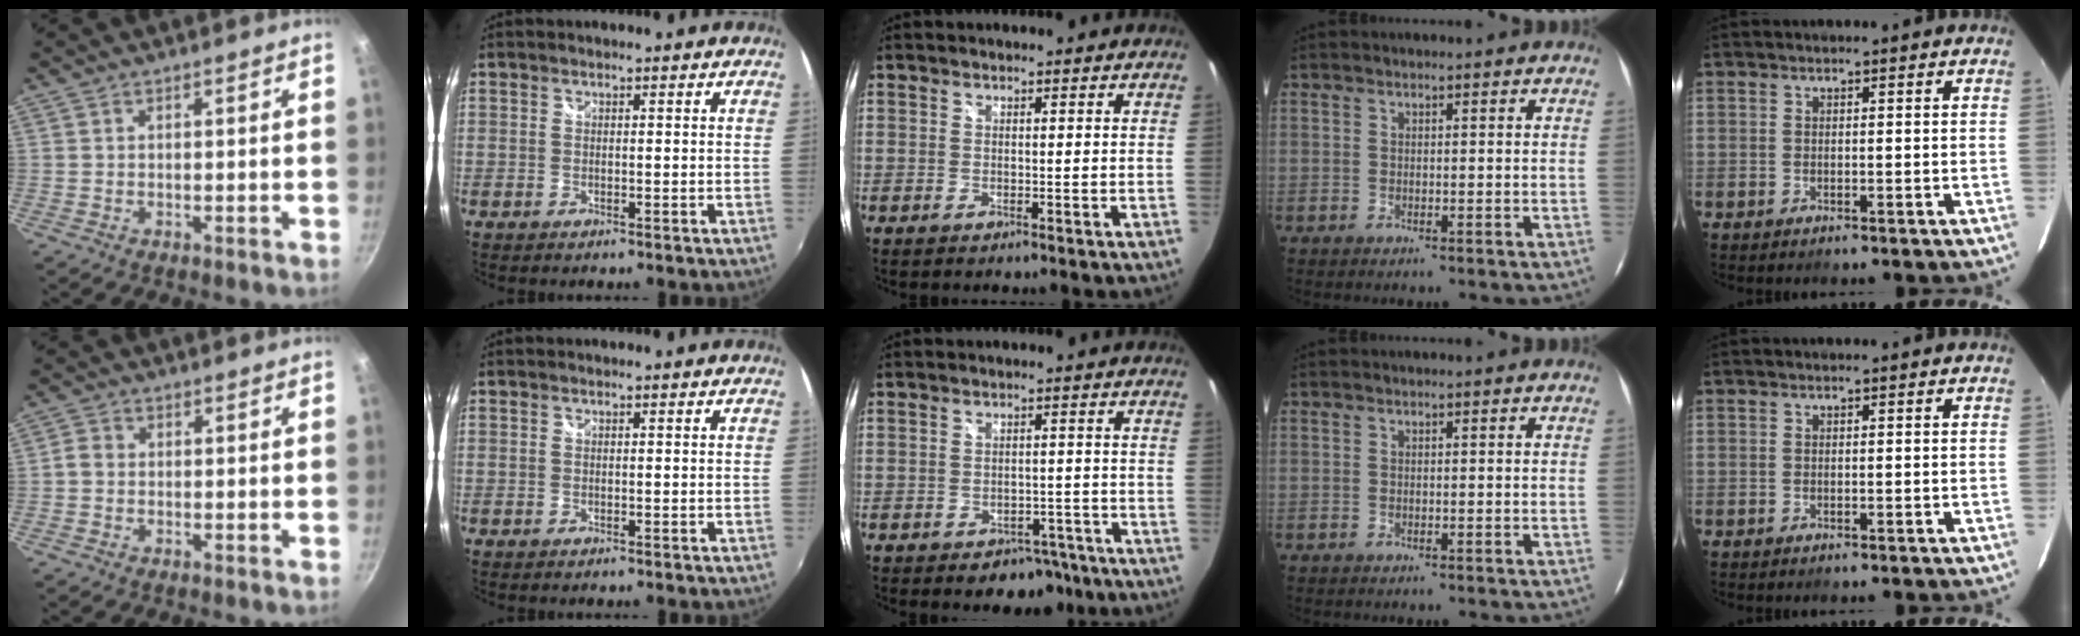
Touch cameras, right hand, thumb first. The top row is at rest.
{"thumb": {"total": 1.9, "force": [-0.4, 1.7, 0.9], "torque": [-0.017, 0.009, -0.014]}, "middle": {"total": 7.1, "force": [-4.9, 4.5, 2.5], "torque": [-0.041, 0.012, -0.049]}}